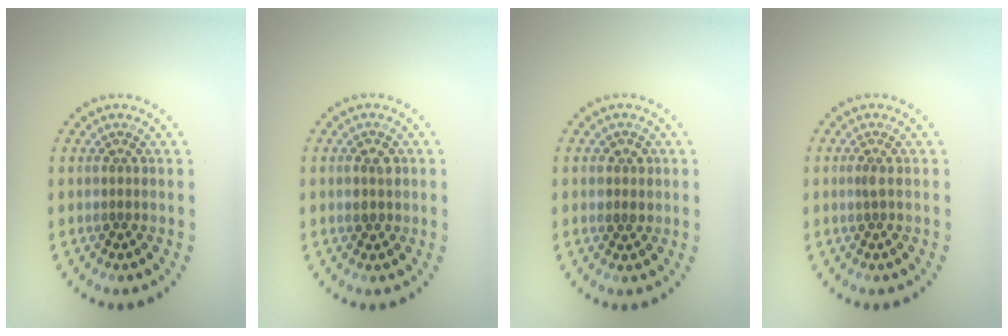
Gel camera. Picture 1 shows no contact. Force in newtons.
{"total": 1.5, "press": 1.5, "slide": 0.2}
{"total": 1.6, "press": 1.5, "slide": 0.5}
{"total": 0.8, "press": 0.6, "slide": 0.5}